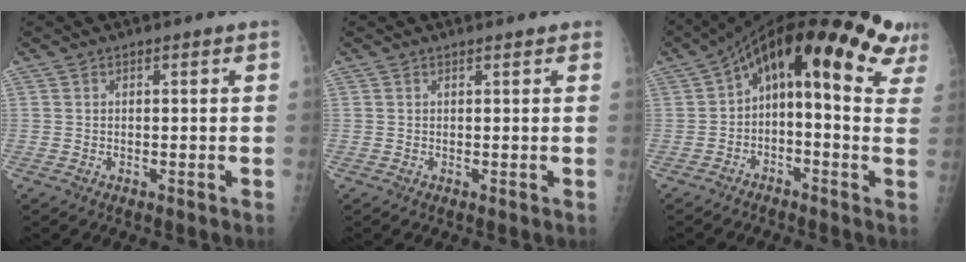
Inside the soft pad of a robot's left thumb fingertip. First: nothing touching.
{"total": 0.8, "force": [0.6, 0.3, 0.5], "torque": [-0.007, -0.001, 0.005]}
{"total": 18.5, "force": [7.0, 7.4, 15.5], "torque": [-0.206, 0.044, 0.086]}